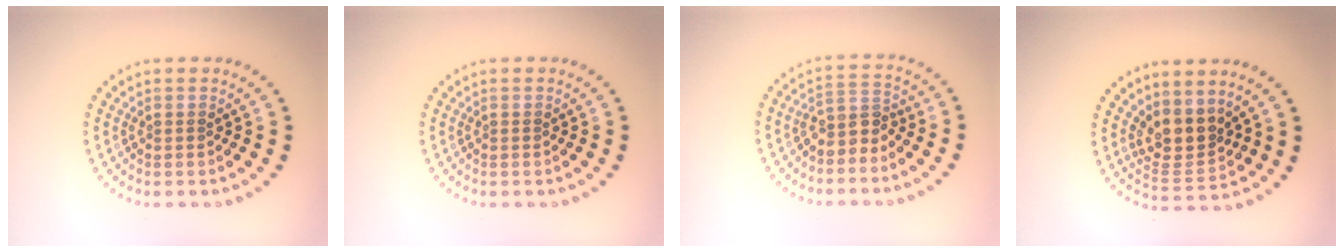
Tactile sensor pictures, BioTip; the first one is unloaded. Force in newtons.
{"total": 0.0}
{"total": 2.5, "press": 1.9, "slide": 1.6}
{"total": 3.5, "press": 2.7, "slide": 2.2}